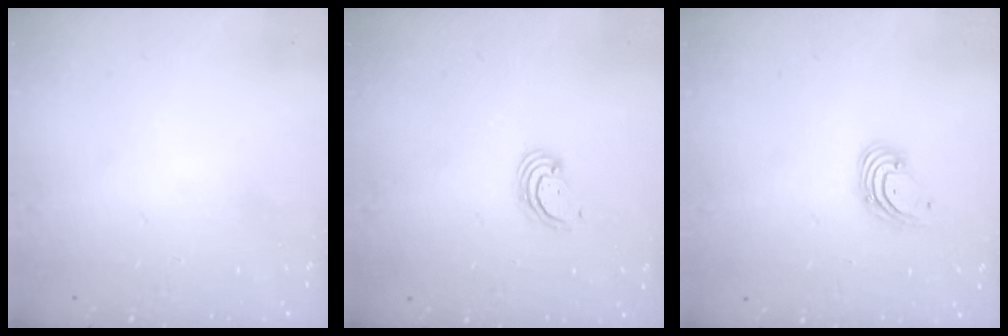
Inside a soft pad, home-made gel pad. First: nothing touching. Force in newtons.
{"total": 2.8, "press": 2.8, "slide": 0.3}
{"total": 2.6, "press": 2.6, "slide": 0.1}